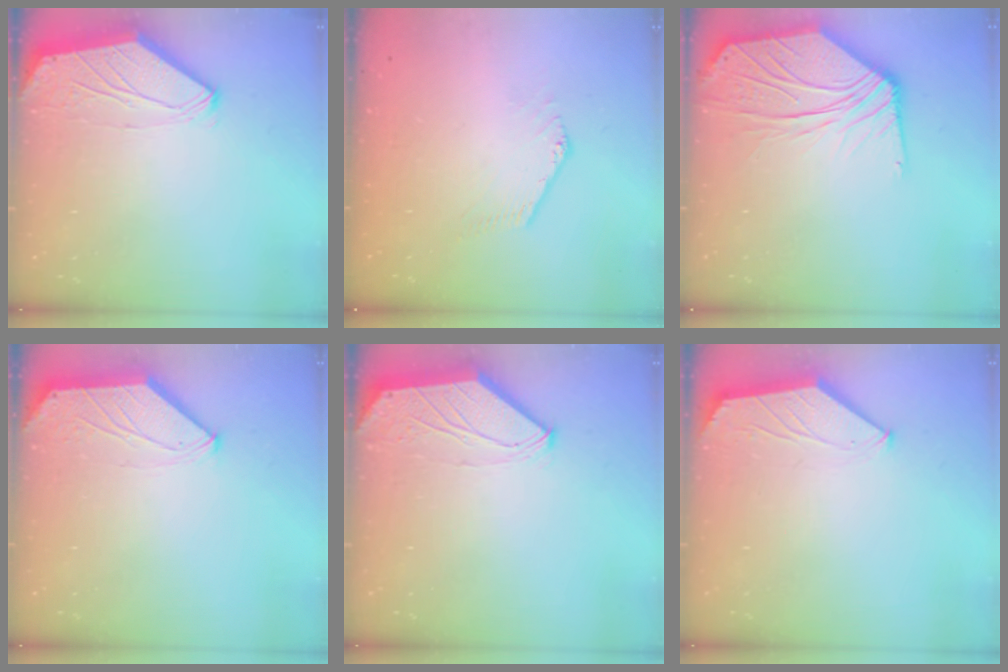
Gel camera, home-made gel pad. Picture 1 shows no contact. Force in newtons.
{"total": 0.0}
{"total": 14.1, "press": 14.0, "slide": 1.6}
{"total": 0.5, "press": 0.5, "slide": 0.3}
{"total": 0.0}
{"total": 1.5, "press": 1.5, "slide": 0.4}